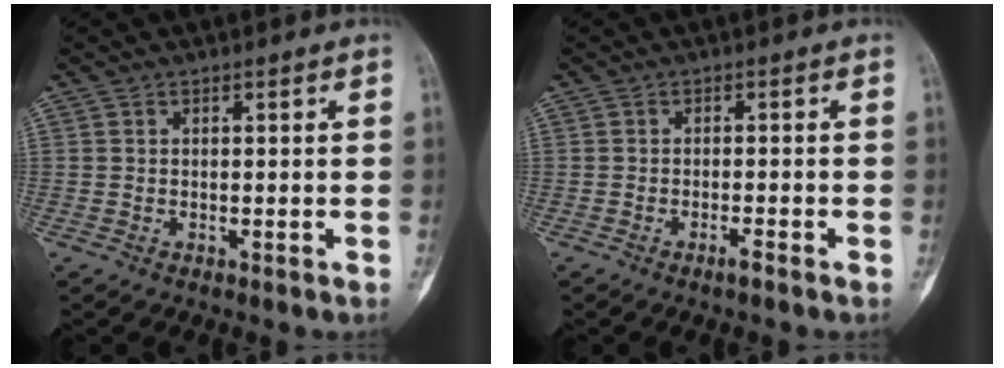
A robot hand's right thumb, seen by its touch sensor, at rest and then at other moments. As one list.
[{"total": 1.5, "force": [-1.1, 0.0, 1.0], "torque": [-0.024, 0.004, -0.022]}]